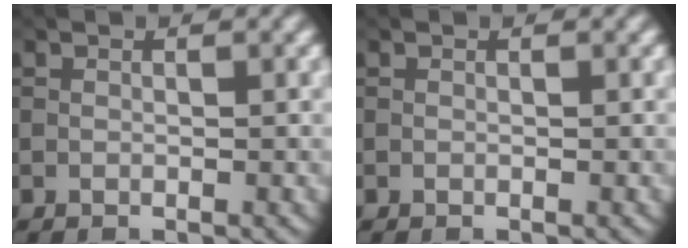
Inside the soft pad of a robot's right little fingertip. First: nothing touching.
{"total": 0.0}